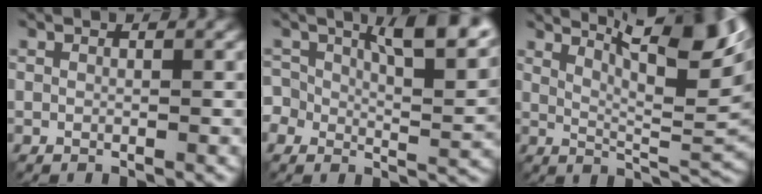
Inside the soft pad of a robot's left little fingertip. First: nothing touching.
{"total": 7.3, "force": [2.6, 3.8, 5.7], "torque": [-0.085, 0.000, 0.028]}
{"total": 11.5, "force": [6.2, 2.5, 9.3], "torque": [-0.138, 0.021, 0.098]}